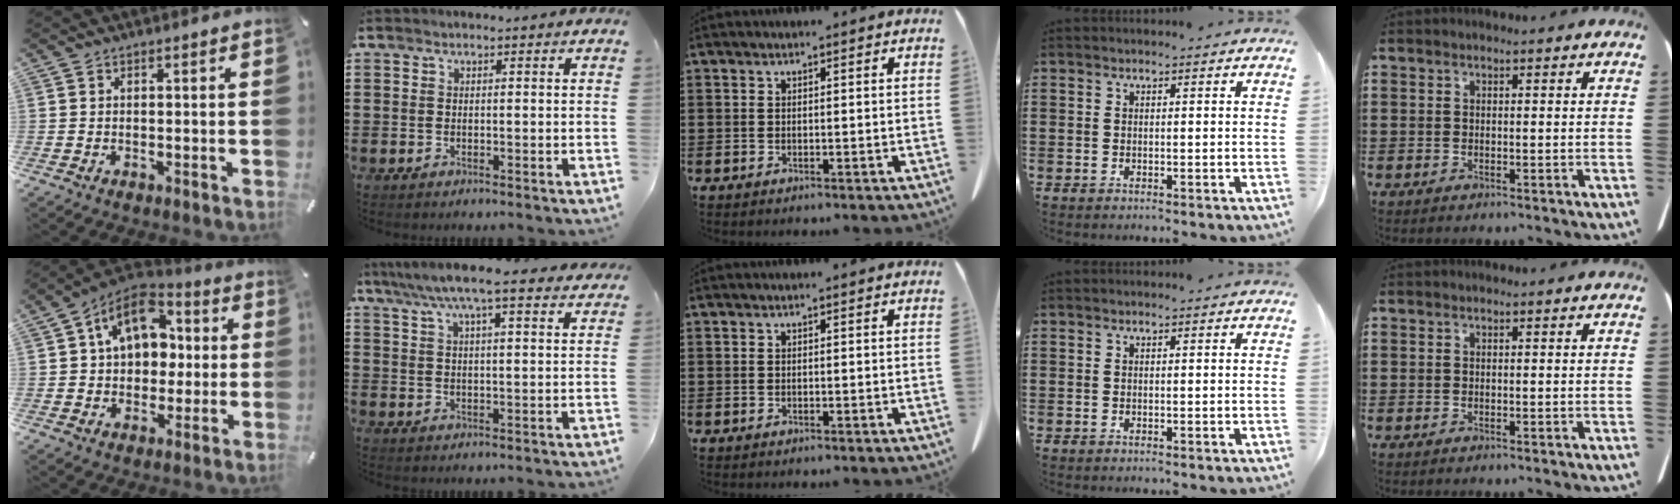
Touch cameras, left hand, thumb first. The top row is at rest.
{"thumb": {"total": 13.8, "force": [4.0, 10.5, 8.0], "torque": [-0.131, -0.012, 0.072]}, "index": {"total": 7.9, "force": [6.6, 0.6, 4.2], "torque": [-0.100, -0.020, 0.117]}}